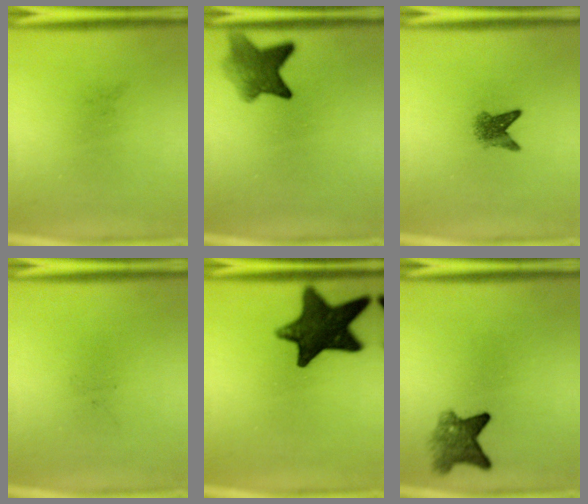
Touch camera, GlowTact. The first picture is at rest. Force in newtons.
{"total": 6.2}
{"total": 3.1}
{"total": 0.0}
{"total": 14.5}
{"total": 5.2}